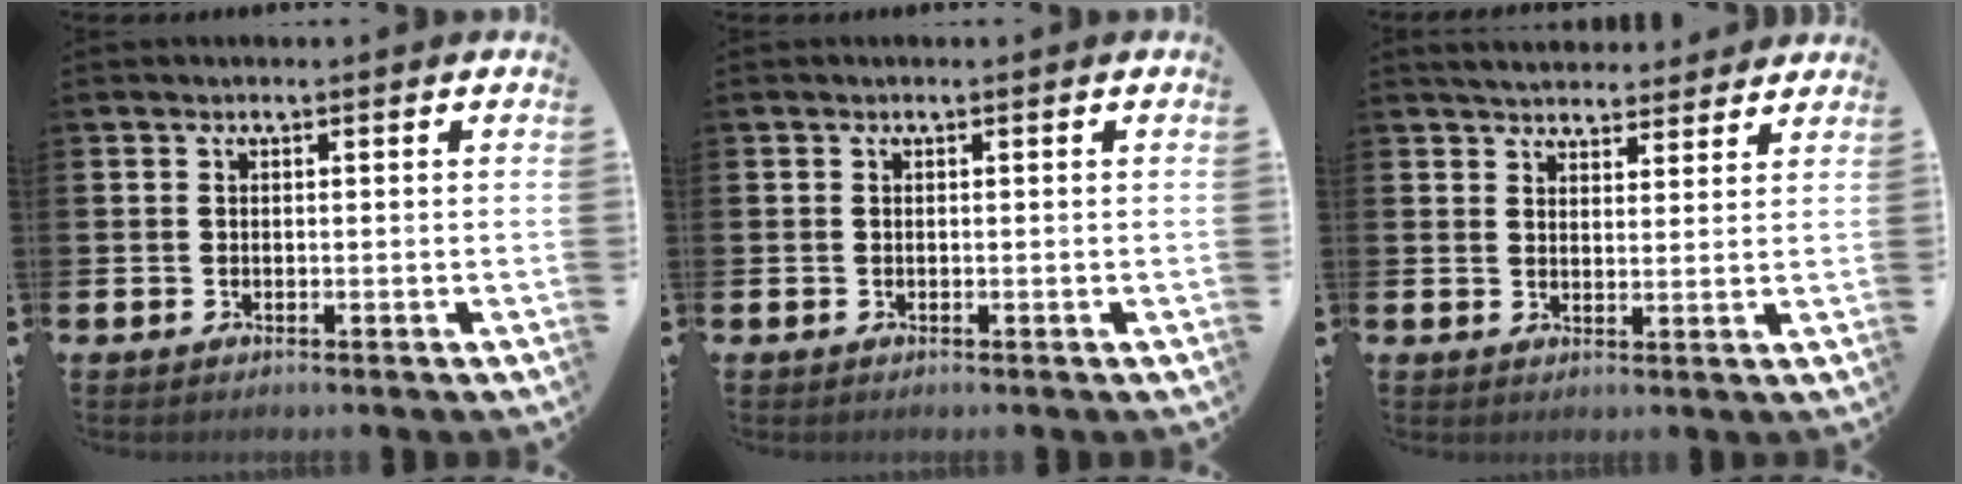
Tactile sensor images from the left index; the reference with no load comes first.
{"total": 0.0}
{"total": 4.0, "force": [3.9, 0.9, 0.1], "torque": [-0.010, -0.021, 0.070]}